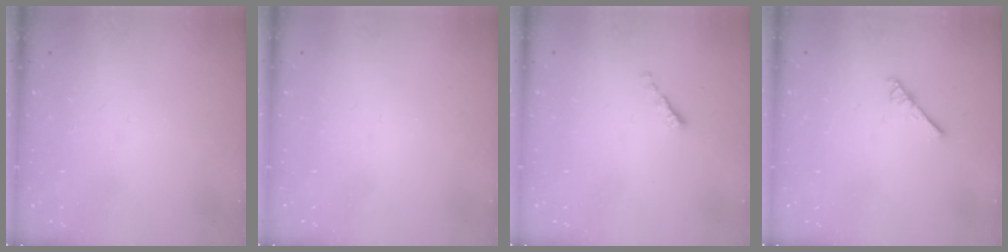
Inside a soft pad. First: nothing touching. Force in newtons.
{"total": 1.3, "press": 1.3, "slide": 0.2}
{"total": 0.0}
{"total": 2.6, "press": 2.6, "slide": 0.3}